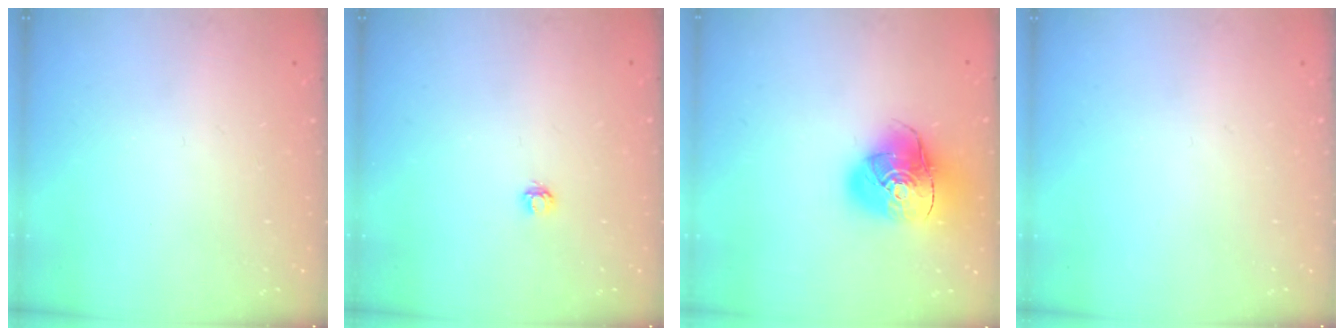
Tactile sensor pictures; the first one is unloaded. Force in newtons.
{"total": 3.2, "press": 3.2, "slide": 0.3}
{"total": 15.6, "press": 15.4, "slide": 2.4}
{"total": 0.0}